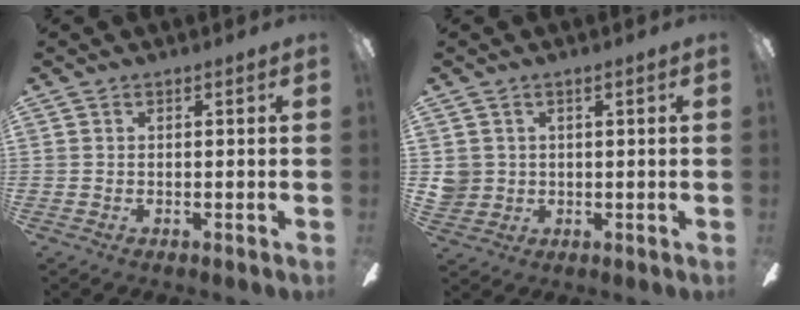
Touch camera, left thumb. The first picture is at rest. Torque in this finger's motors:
{"motor_torque": [0.09, 0.18, 0.13, -0.25, 0.00]}